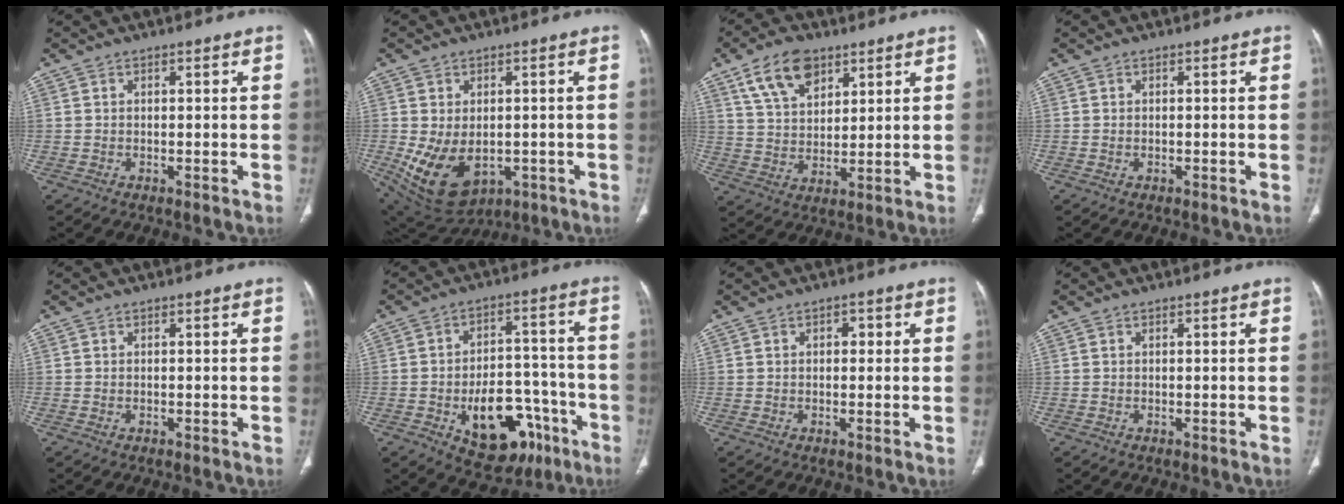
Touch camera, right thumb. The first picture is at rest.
{"total": 12.7, "force": [-2.8, 8.6, 9.0], "torque": [-0.149, -0.005, -0.016]}
{"total": 10.8, "force": [6.2, 6.3, 6.2], "torque": [-0.096, -0.021, 0.120]}
{"total": 0.0}
{"total": 0.0}
{"total": 17.9, "force": [-7.7, 10.8, 12.1], "torque": [-0.132, 0.051, -0.096]}
{"total": 1.9, "force": [0.5, 1.2, 1.4], "torque": [-0.009, -0.001, 0.003]}
{"total": 0.0}